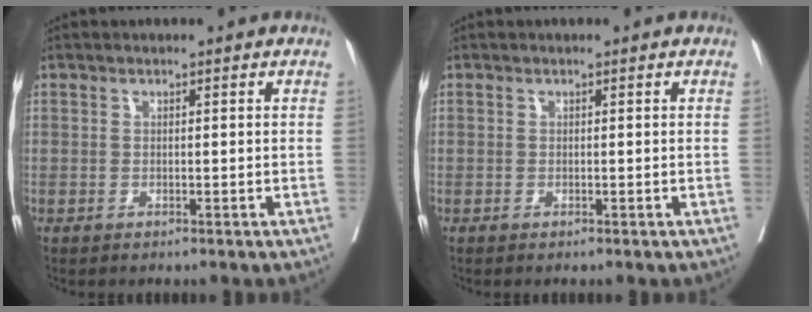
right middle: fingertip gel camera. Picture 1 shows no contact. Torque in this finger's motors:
{"motor_torque": [0.06, -0.12, 0.02, 0.00]}